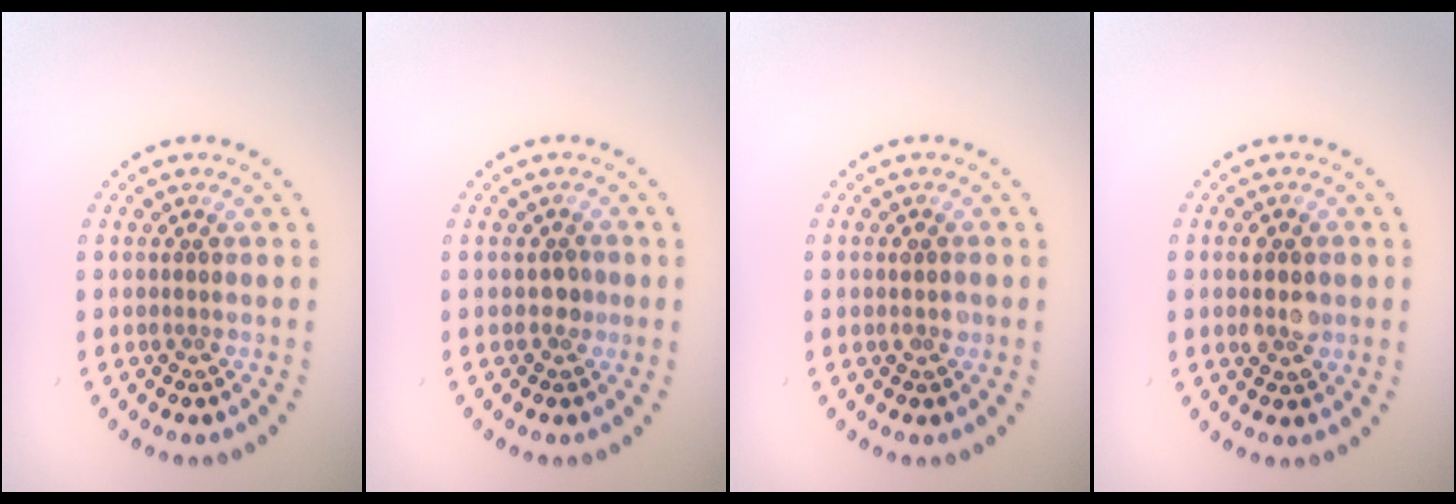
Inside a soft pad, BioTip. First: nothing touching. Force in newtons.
{"total": 0.9, "press": 0.9, "slide": 0.3}
{"total": 1.2, "press": 1.2, "slide": 0.1}
{"total": 2.8, "press": 2.8, "slide": 0.2}